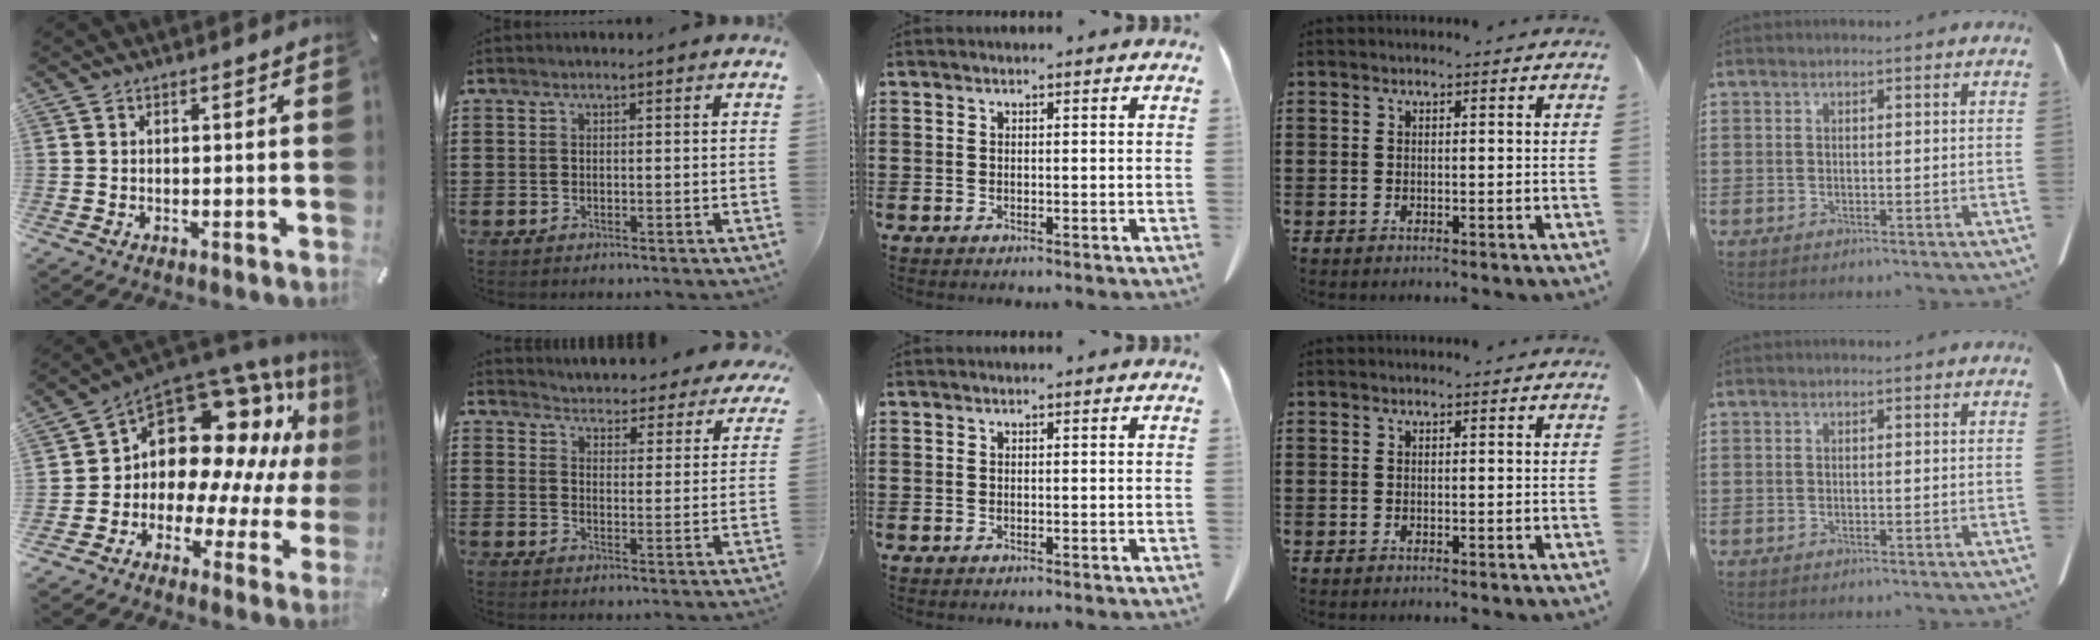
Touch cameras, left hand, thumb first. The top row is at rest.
{"thumb": {"total": 15.8, "force": [8.1, 10.5, 8.7], "torque": [-0.144, -0.089, 0.147]}, "index": {"total": 3.9, "force": [3.9, -0.2, -0.2], "torque": [-0.013, -0.043, 0.062]}}